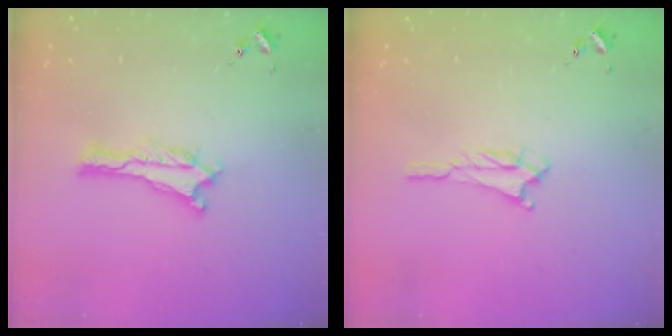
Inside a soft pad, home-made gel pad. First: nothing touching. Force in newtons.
{"total": 1.7, "press": 1.6, "slide": 0.3}